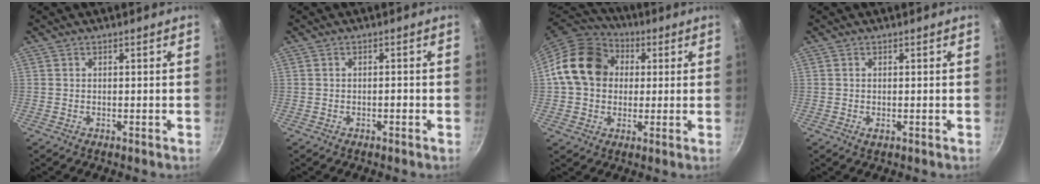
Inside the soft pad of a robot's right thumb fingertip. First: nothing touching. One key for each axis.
{"total": 0.9, "fx": -0.4, "fy": 0.4, "fz": 0.6, "tx": -0.008, "ty": 0.007, "tz": -0.007}
{"total": 16.2, "fx": 2.8, "fy": 13.1, "fz": 9.1, "tx": -0.135, "ty": 0.026, "tz": 0.034}
{"total": 0.7, "fx": -0.1, "fy": 0.3, "fz": 0.6, "tx": -0.011, "ty": -0.003, "tz": -0.001}